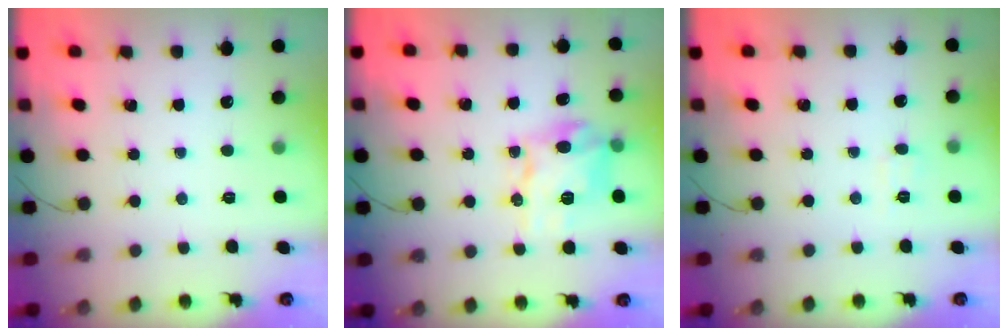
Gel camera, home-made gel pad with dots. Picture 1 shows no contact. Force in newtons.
{"total": 12.5, "press": 12.4, "slide": 1.6}
{"total": 4.2, "press": 4.0, "slide": 1.3}